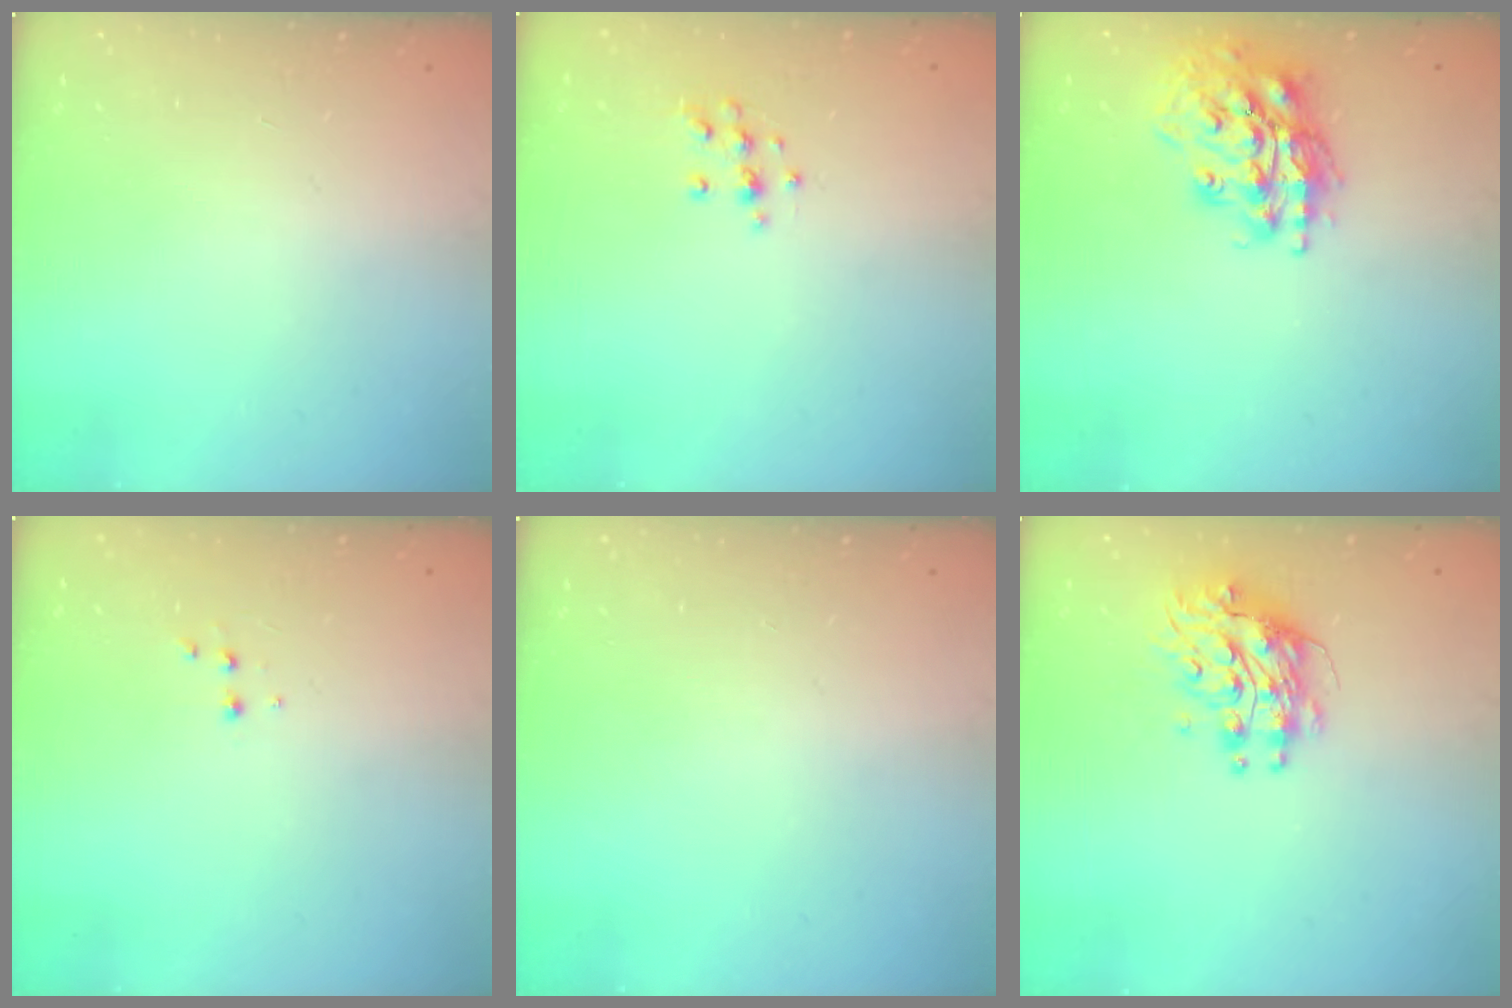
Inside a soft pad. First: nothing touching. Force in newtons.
{"total": 9.0, "press": 8.9, "slide": 0.8}
{"total": 17.4, "press": 17.3, "slide": 2.4}
{"total": 1.9, "press": 1.9, "slide": 0.2}
{"total": 0.0}
{"total": 9.0, "press": 9.0, "slide": 0.9}